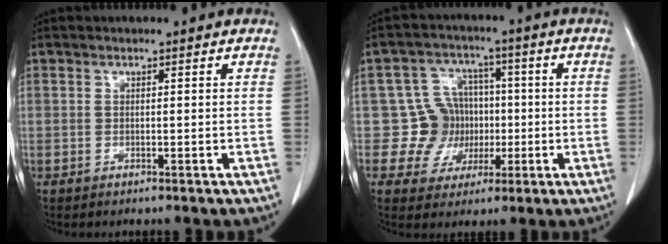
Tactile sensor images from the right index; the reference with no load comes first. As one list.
[{"total": 7.8, "force": [-0.5, 7.8, 0.6], "torque": [0.003, 0.030, -0.002]}]